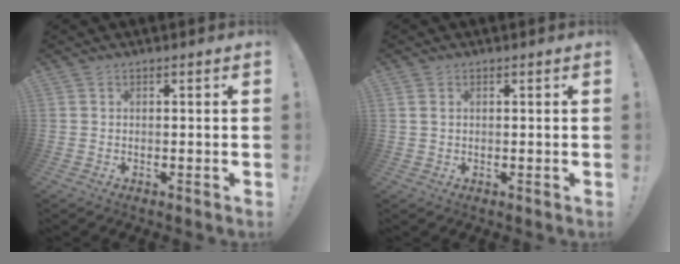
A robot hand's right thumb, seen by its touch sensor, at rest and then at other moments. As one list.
[{"total": 1.6, "force": [0.7, 1.1, 0.9], "torque": [-0.019, 0.003, 0.014]}]